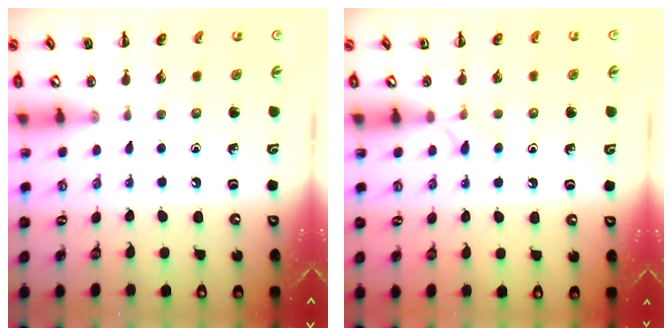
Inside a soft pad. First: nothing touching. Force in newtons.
{"total": 3.9, "press": 3.7, "slide": 1.1}